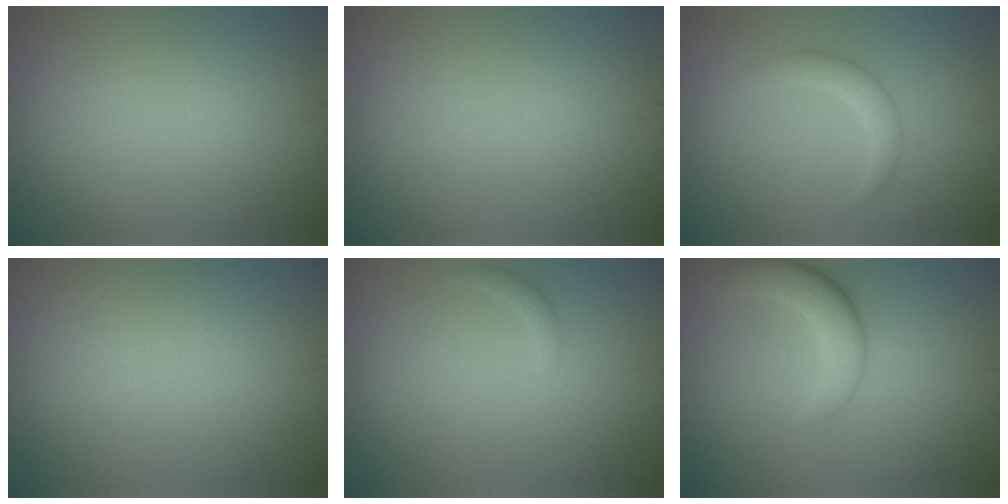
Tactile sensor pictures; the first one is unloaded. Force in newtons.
{"total": 0.0}
{"total": 2.3, "press": 2.3, "slide": 0.2}
{"total": 0.0}
{"total": 0.7, "press": 0.7, "slide": 0.1}
{"total": 3.7, "press": 3.6, "slide": 0.3}